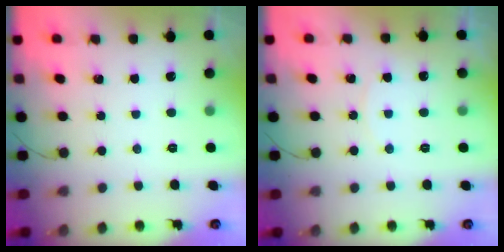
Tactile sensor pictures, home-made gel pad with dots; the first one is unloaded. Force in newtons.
{"total": 3.0, "press": 3.0, "slide": 0.4}